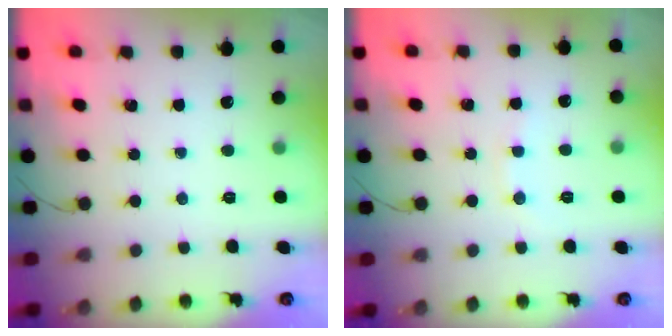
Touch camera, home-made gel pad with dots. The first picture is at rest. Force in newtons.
{"total": 5.0, "press": 4.8, "slide": 1.4}